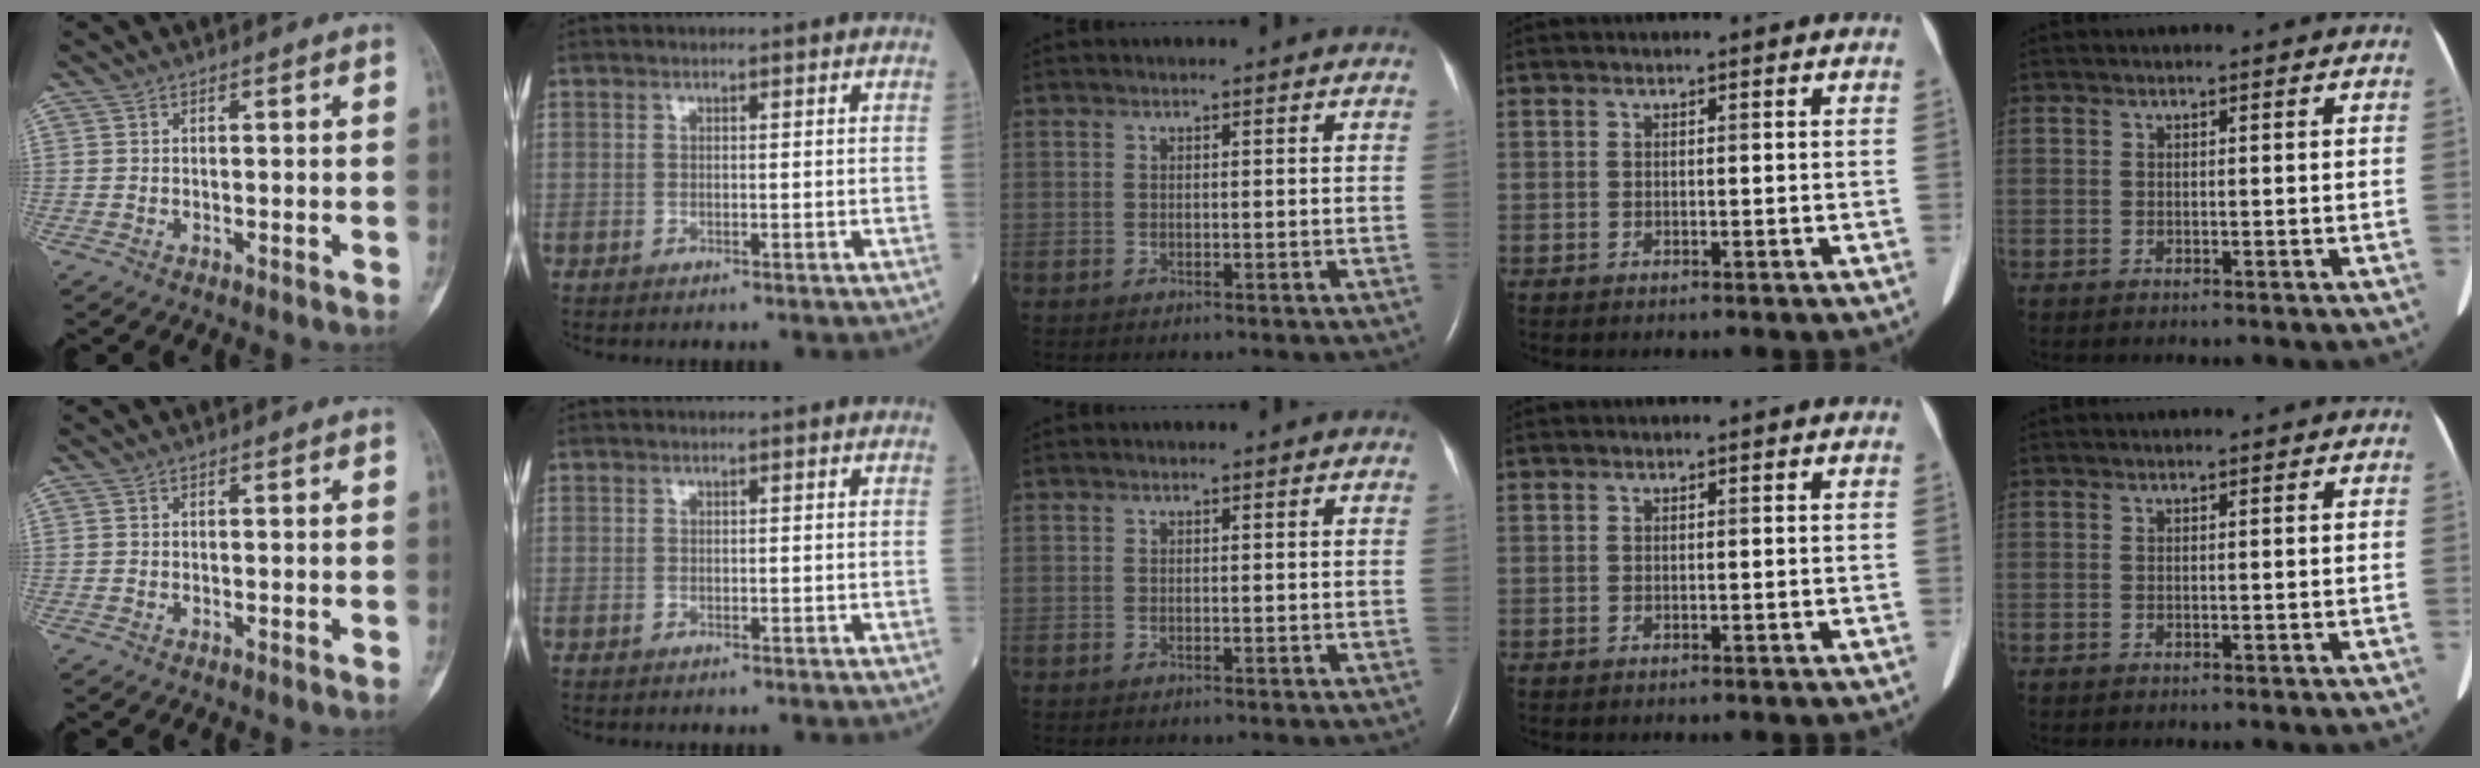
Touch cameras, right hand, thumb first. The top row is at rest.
{}